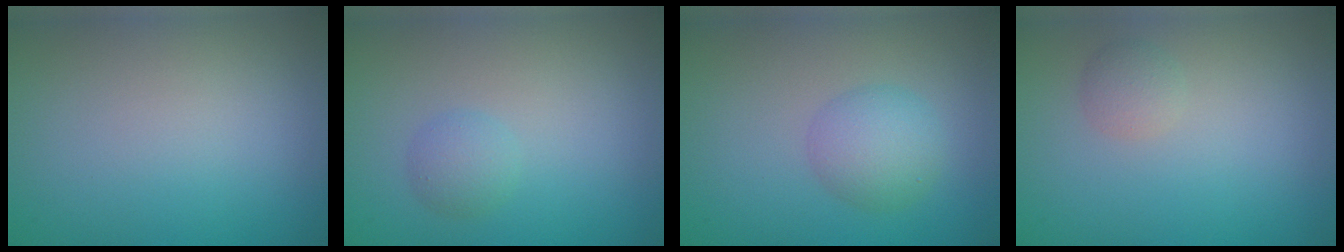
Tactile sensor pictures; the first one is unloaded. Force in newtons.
{"total": 1.5, "press": 1.5, "slide": 0.0}
{"total": 3.1, "press": 3.1, "slide": 0.1}
{"total": 1.3, "press": 1.3, "slide": 0.2}